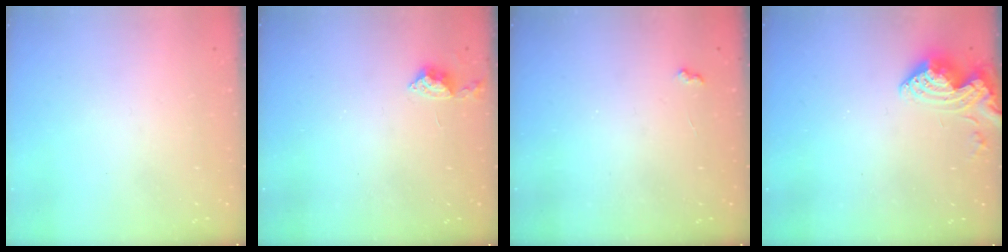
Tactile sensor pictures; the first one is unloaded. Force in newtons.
{"total": 6.1, "press": 6.0, "slide": 0.8}
{"total": 3.6, "press": 3.6, "slide": 0.6}
{"total": 9.9, "press": 9.8, "slide": 1.1}